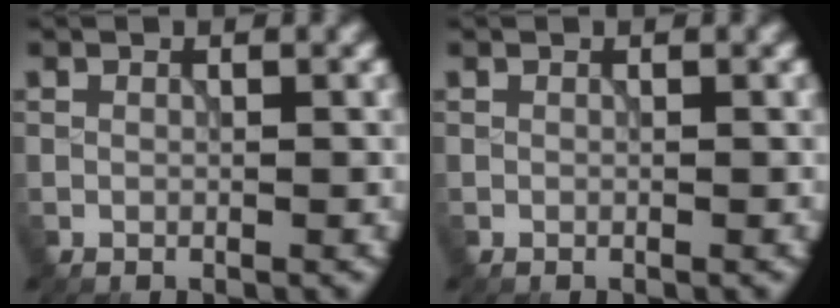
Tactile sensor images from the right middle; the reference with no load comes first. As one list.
[{"total": 0.0}]